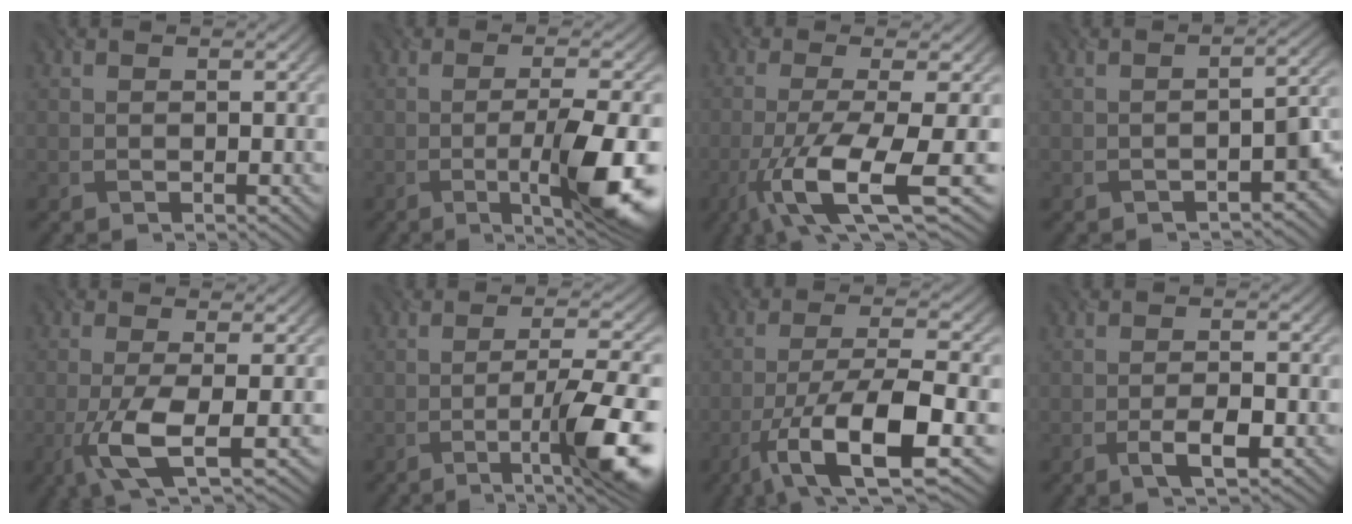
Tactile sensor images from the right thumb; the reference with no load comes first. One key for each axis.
{"total": 10.6, "fx": -3.5, "fy": 1.9, "fz": 9.9, "tx": -0.155, "ty": -0.003, "tz": -0.058}
{"total": 10.6, "fx": -4.0, "fy": 2.1, "fz": 9.6, "tx": -0.163, "ty": -0.006, "tz": -0.073}
{"total": 4.5, "fx": -2.5, "fy": 1.4, "fz": 3.4, "tx": -0.039, "ty": 0.004, "tz": -0.033}
{"total": 6.5, "fx": -1.9, "fy": 1.4, "fz": 6.0, "tx": -0.116, "ty": 0.000, "tz": -0.045}
{"total": 11.3, "fx": -4.3, "fy": 2.0, "fz": 10.2, "tx": -0.156, "ty": 0.006, "tz": -0.066}
{"total": 12.5, "fx": -5.8, "fy": 3.4, "fz": 10.6, "tx": -0.197, "ty": -0.012, "tz": -0.104}
{"total": 3.7, "fx": -1.6, "fy": 1.1, "fz": 3.2, "tx": -0.061, "ty": -0.001, "tz": -0.030}